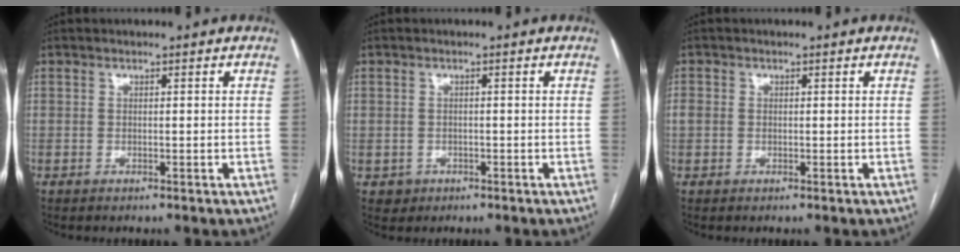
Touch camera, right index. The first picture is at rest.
{"total": 2.3, "force": [-0.7, 2.2, 0.0], "torque": [0.006, 0.008, -0.008]}
{"total": 1.6, "force": [0.1, 1.4, 0.7], "torque": [-0.014, 0.012, 0.005]}